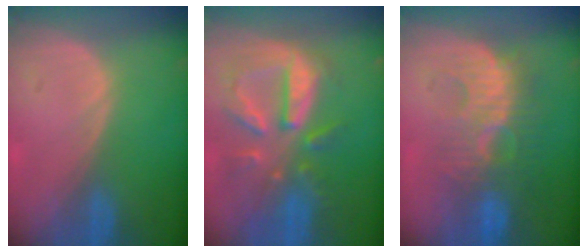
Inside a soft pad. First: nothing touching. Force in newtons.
{"total": 10.7, "press": 9.4, "slide": 5.1}
{"total": 9.1, "press": 8.9, "slide": 1.7}